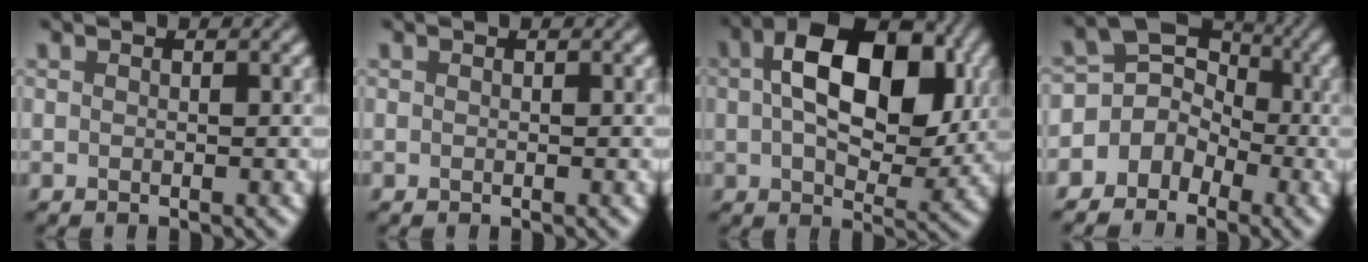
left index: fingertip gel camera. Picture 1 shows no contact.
{"total": 0.0}
{"total": 12.3, "force": [2.4, 7.1, 9.8], "torque": [-0.146, 0.009, 0.043]}
{"total": 4.4, "force": [-1.9, 3.7, 1.5], "torque": [0.011, 0.005, -0.044]}